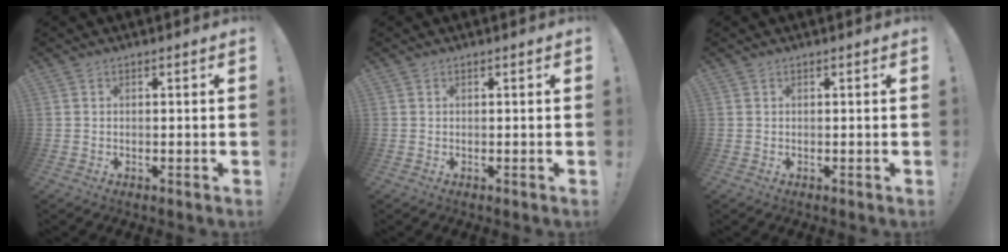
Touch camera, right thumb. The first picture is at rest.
{"total": 0.0}
{"total": 0.0}